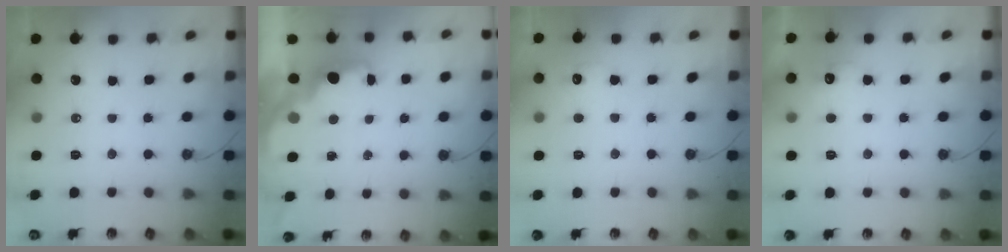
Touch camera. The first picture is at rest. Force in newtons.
{"total": 2.0, "press": 1.8, "slide": 0.7}
{"total": 6.0, "press": 6.0, "slide": 0.6}
{"total": 6.9, "press": 6.8, "slide": 1.2}